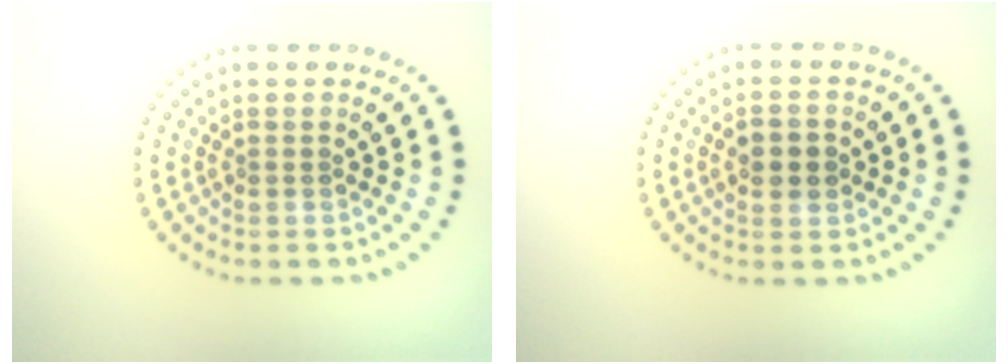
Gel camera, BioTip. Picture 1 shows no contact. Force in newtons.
{"total": 2.2, "press": 2.2, "slide": 0.1}